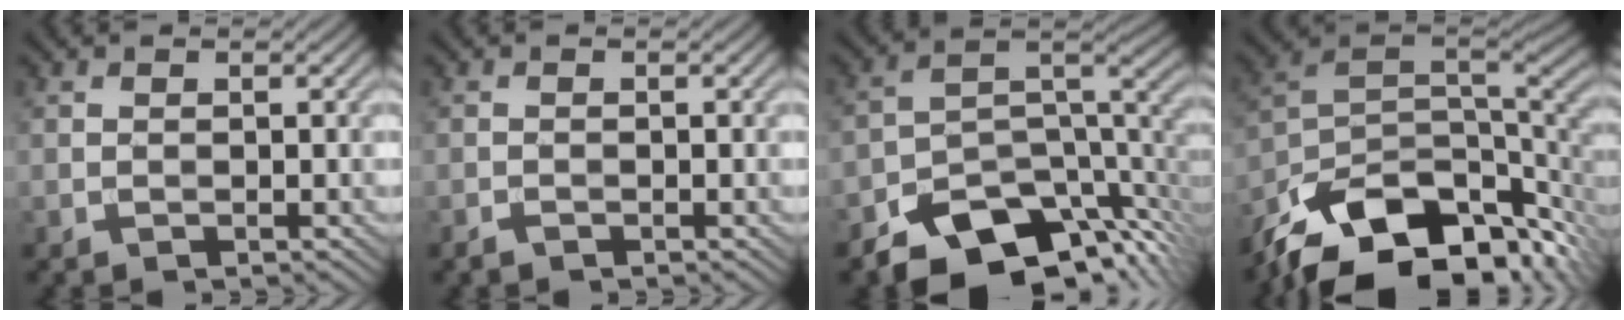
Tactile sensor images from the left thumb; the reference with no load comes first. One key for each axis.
{"total": 0.7, "fx": -0.6, "fy": 0.3, "fz": 0.3, "tx": -0.006, "ty": -0.002, "tz": -0.013}
{"total": 12.5, "fx": -8.5, "fy": 6.0, "fz": 6.9, "tx": -0.112, "ty": -0.016, "tz": -0.141}
{"total": 15.8, "fx": -9.0, "fy": 8.3, "fz": 10.0, "tx": -0.206, "ty": -0.032, "tz": -0.143}